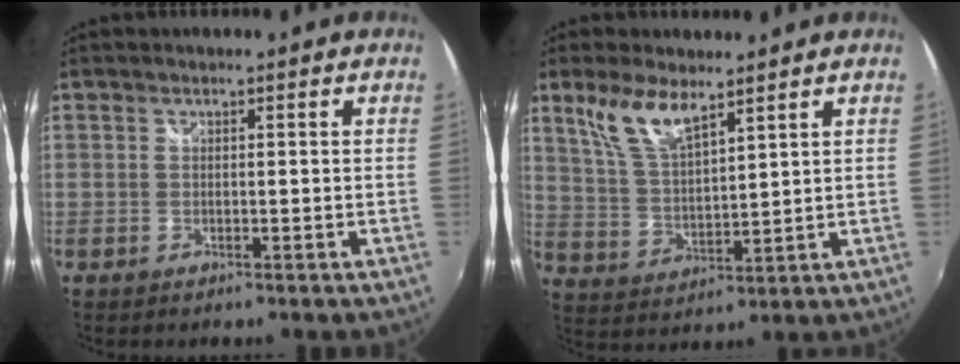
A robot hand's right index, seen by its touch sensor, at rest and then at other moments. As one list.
[{"total": 9.2, "force": [6.2, 3.0, 6.0], "torque": [-0.121, 0.005, 0.132]}]